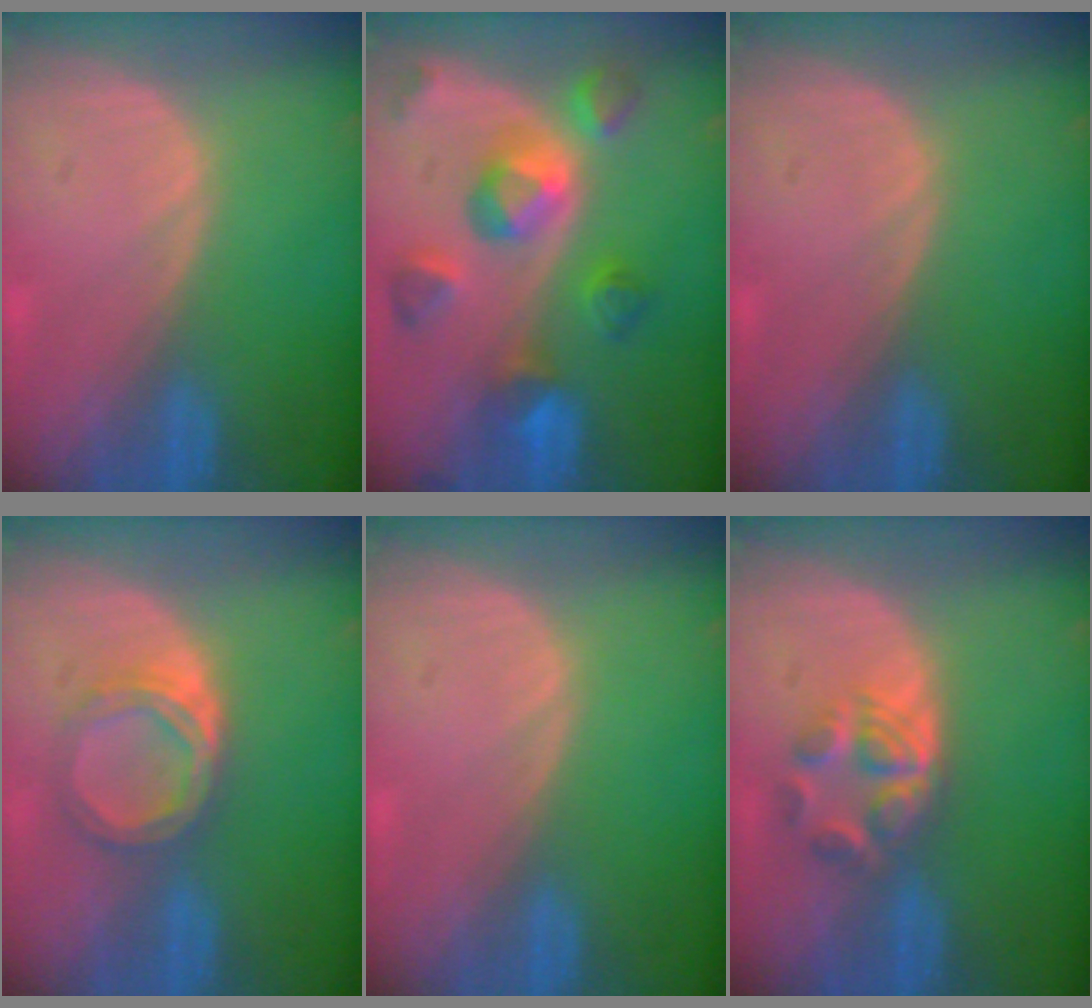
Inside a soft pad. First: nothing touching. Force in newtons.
{"total": 9.5, "press": 8.6, "slide": 4.1}
{"total": 0.0}
{"total": 5.0, "press": 4.7, "slide": 1.6}
{"total": 0.0}
{"total": 6.0, "press": 5.0, "slide": 3.3}